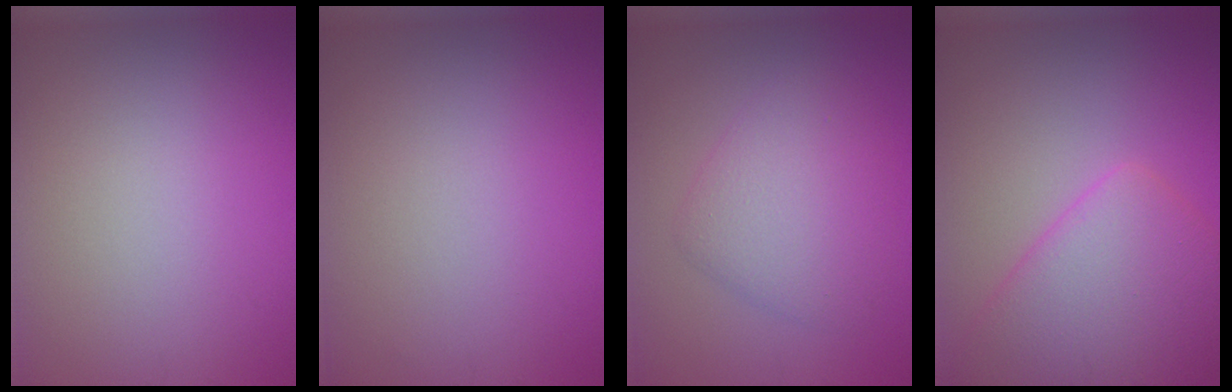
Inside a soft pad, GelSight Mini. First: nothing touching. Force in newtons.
{"total": 0.0}
{"total": 4.2, "press": 4.2, "slide": 0.2}
{"total": 7.2, "press": 7.2, "slide": 0.3}